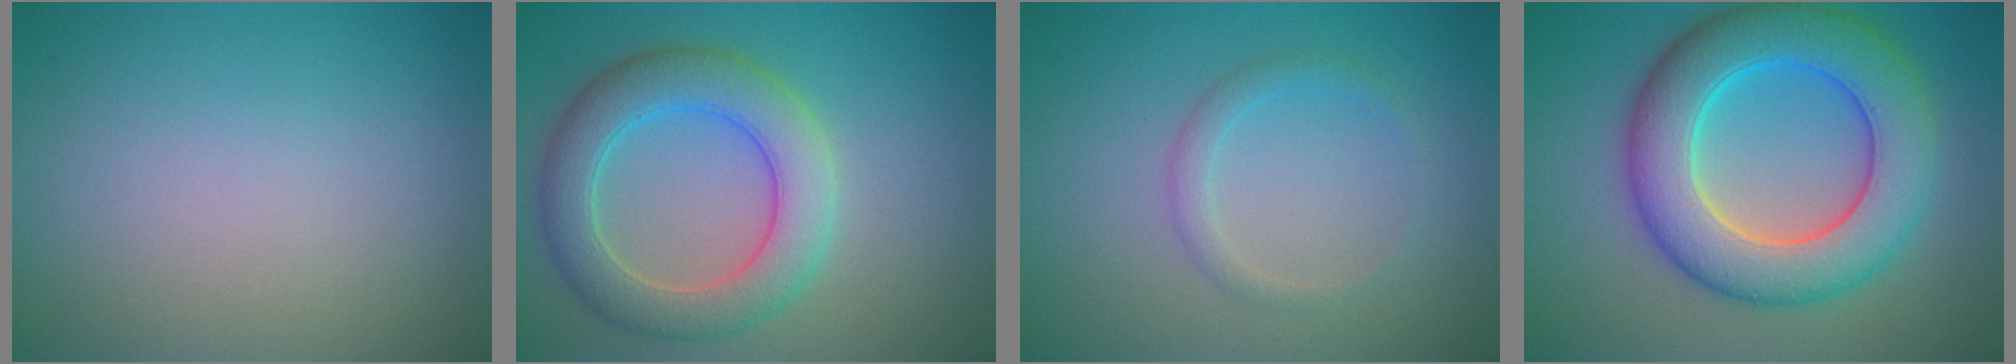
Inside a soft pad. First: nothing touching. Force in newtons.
{"total": 6.1, "press": 6.0, "slide": 0.3}
{"total": 1.5, "press": 1.5, "slide": 0.0}
{"total": 9.7, "press": 9.7, "slide": 0.1}